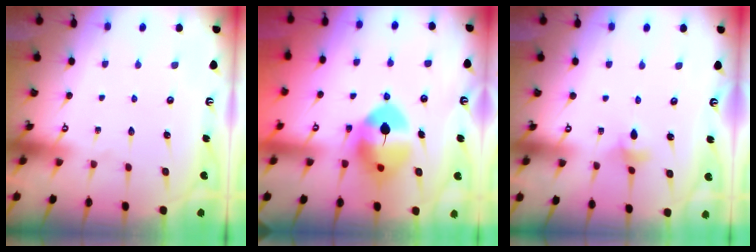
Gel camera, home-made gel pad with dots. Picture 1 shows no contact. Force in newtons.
{"total": 9.3, "press": 9.3, "slide": 1.2}
{"total": 3.6, "press": 3.6, "slide": 0.5}